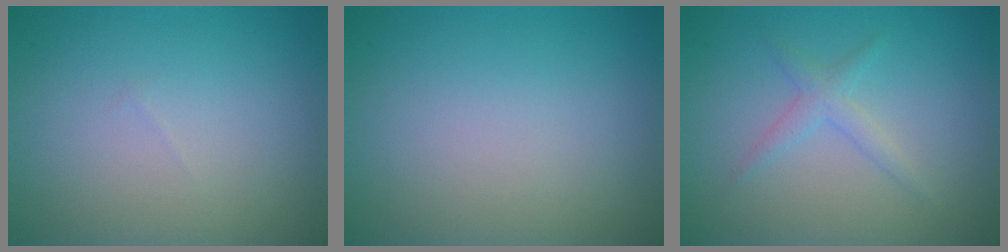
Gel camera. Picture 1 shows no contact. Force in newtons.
{"total": 0.0}
{"total": 1.6, "press": 1.6, "slide": 0.1}